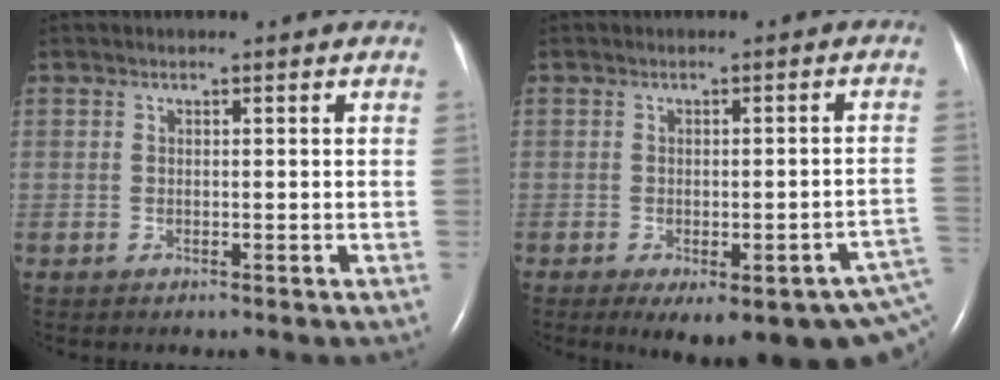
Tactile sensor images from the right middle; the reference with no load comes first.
{"total": 16.1, "force": [-9.6, 4.3, 12.1], "torque": [-0.091, -0.001, -0.106]}